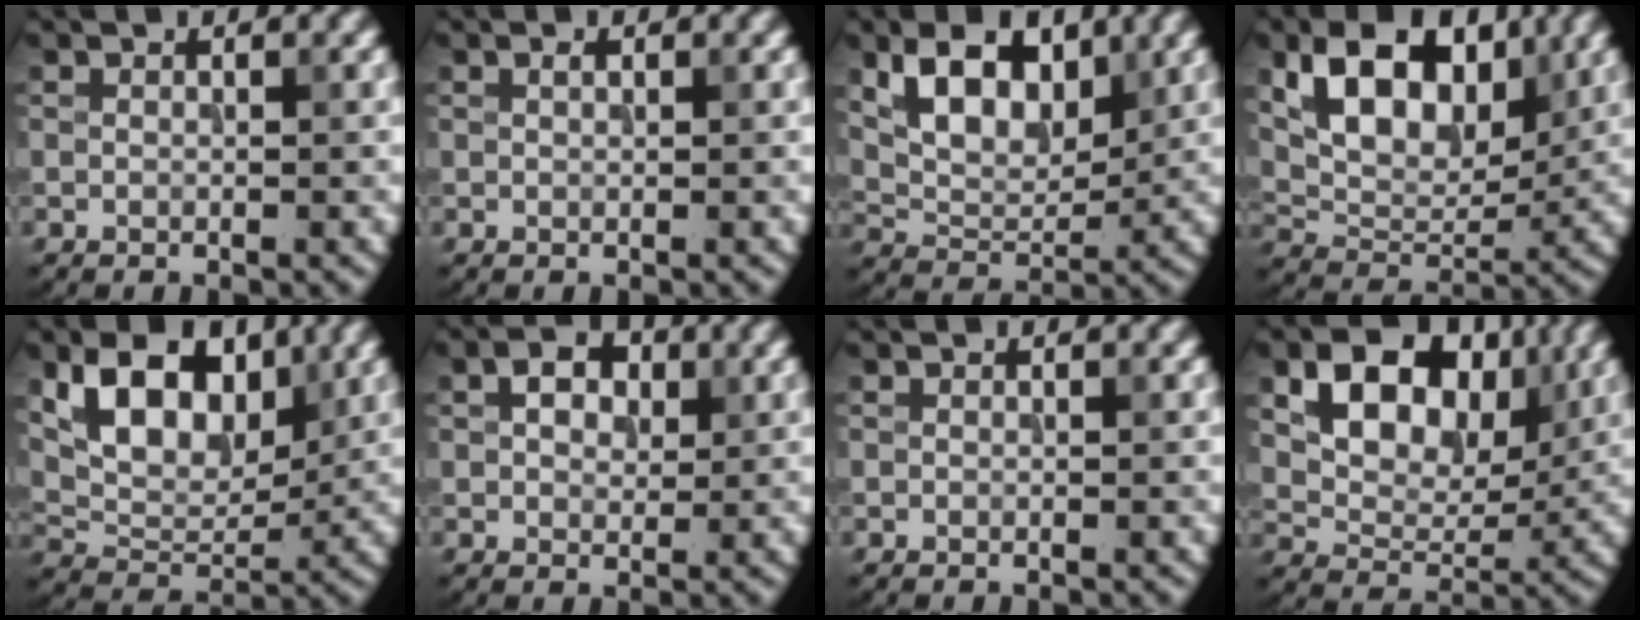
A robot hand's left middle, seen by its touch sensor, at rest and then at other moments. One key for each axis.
{"total": 0.5, "fx": 0.3, "fy": 0.3, "fz": 0.4, "tx": -0.007, "ty": 0.002, "tz": 0.004}
{"total": 6.5, "fx": 2.8, "fy": 3.9, "fz": 4.4, "tx": -0.083, "ty": -0.006, "tz": 0.047}
{"total": 9.0, "fx": 3.4, "fy": 5.4, "fz": 6.2, "tx": -0.107, "ty": -0.006, "tz": 0.059}
{"total": 8.0, "fx": 3.2, "fy": 4.9, "fz": 5.4, "tx": -0.096, "ty": -0.008, "tz": 0.054}
{"total": 3.0, "fx": 1.0, "fy": 2.1, "fz": 1.9, "tx": -0.036, "ty": 0.005, "tz": 0.015}
{"total": 0.0}
{"total": 8.8, "fx": 3.3, "fy": 5.9, "fz": 5.7, "tx": -0.094, "ty": -0.004, "tz": 0.051}